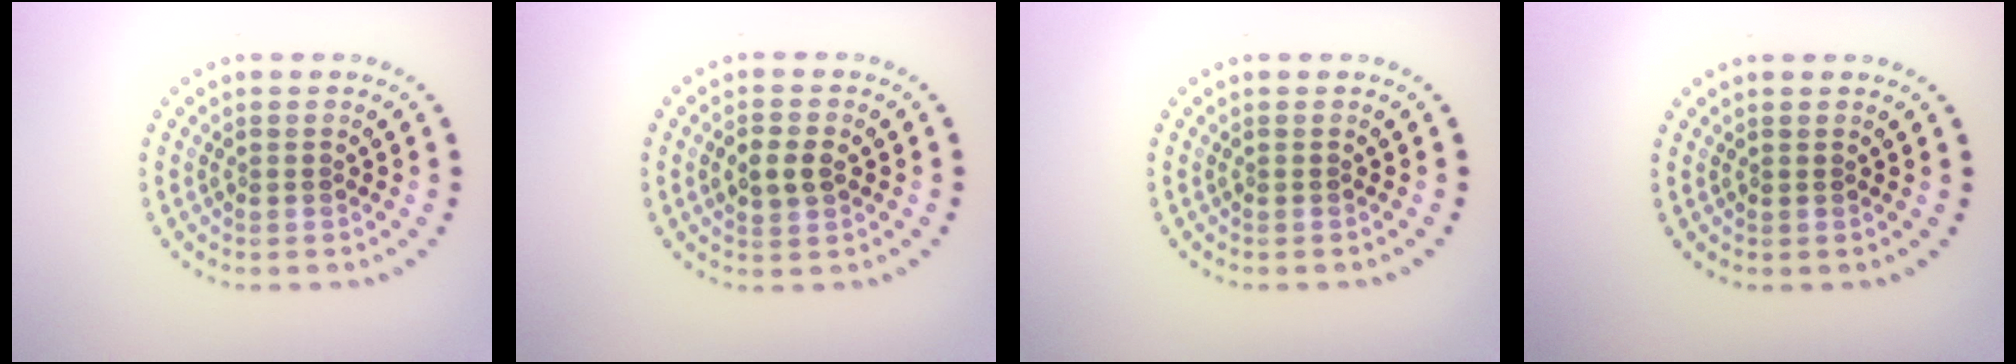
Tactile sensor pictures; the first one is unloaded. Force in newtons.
{"total": 2.5, "press": 2.5, "slide": 0.2}
{"total": 0.0}
{"total": 0.0}